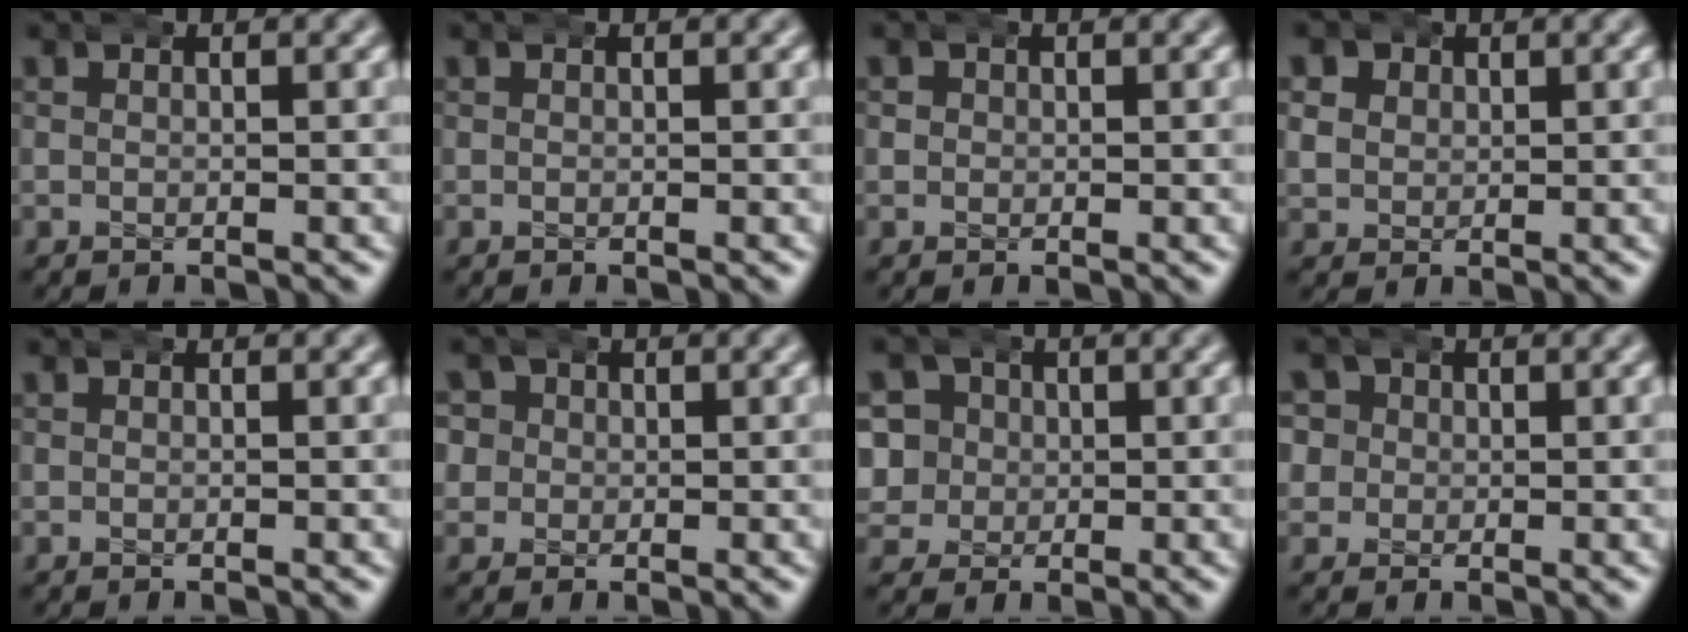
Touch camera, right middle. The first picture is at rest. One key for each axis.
{"total": 0.0}
{"total": 1.1, "fx": 0.0, "fy": 1.1, "fz": 0.3, "tx": -0.009, "ty": 0.001, "tz": 0.000}
{"total": 4.1, "fx": 1.0, "fy": 3.7, "fz": 1.3, "tx": -0.039, "ty": -0.007, "tz": 0.019}
{"total": 0.0}
{"total": 3.7, "fx": 0.7, "fy": 3.5, "fz": 1.2, "tx": -0.039, "ty": -0.004, "tz": 0.009}
{"total": 8.4, "fx": 0.4, "fy": 7.7, "fz": 3.2, "tx": -0.094, "ty": -0.022, "tz": 0.005}
{"total": 4.3, "fx": 0.9, "fy": 4.0, "fz": 1.5, "tx": -0.045, "ty": -0.005, "tz": 0.011}